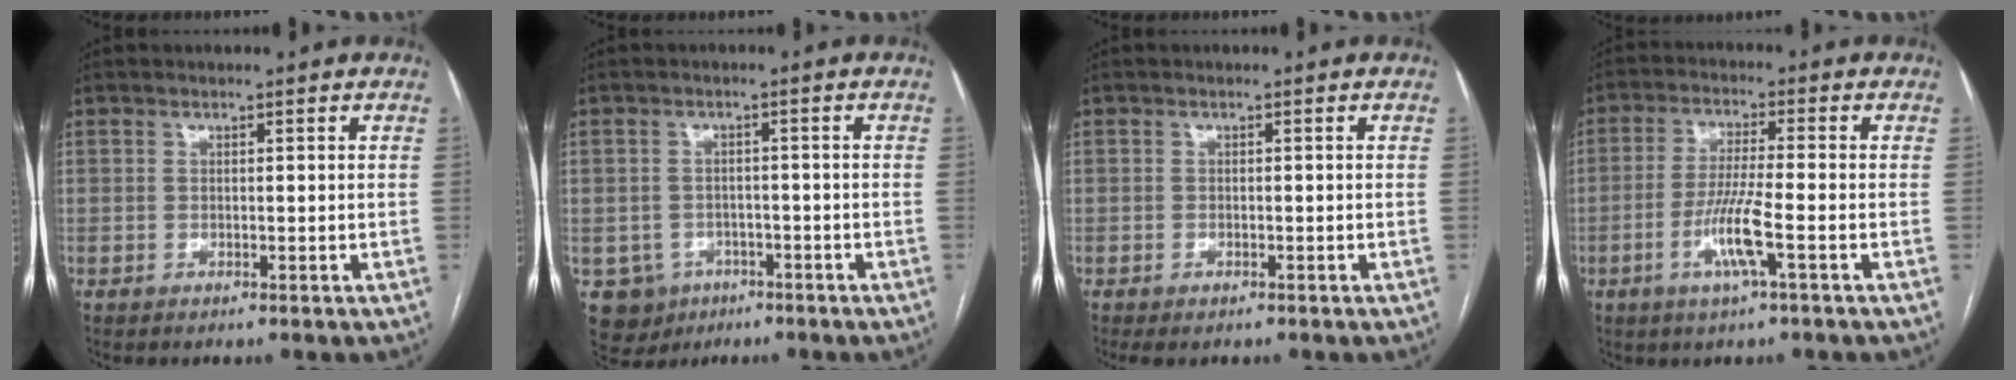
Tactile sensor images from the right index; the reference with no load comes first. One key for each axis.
{"total": 5.9, "fx": -2.6, "fy": 5.3, "fz": 0.8, "tx": -0.014, "ty": 0.009, "tz": -0.031}
{"total": 1.6, "fx": -1.1, "fy": 0.6, "fz": 1.0, "tx": -0.014, "ty": -0.001, "tz": -0.011}
{"total": 7.0, "fx": -2.6, "fy": -0.3, "fz": 6.5, "tx": -0.128, "ty": -0.009, "tz": -0.052}